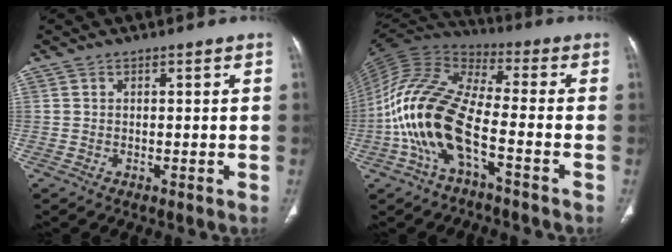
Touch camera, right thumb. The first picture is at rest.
{"total": 17.8, "force": [-5.6, 7.1, 15.3], "torque": [-0.323, 0.051, -0.112]}